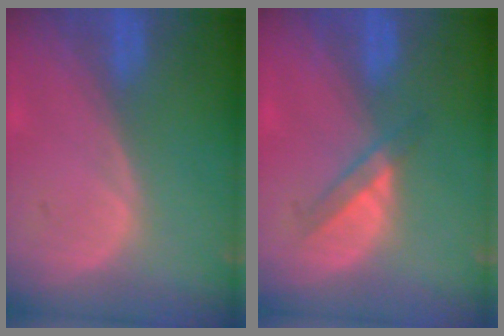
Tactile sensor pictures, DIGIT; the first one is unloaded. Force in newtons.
{"total": 2.9, "press": 2.8, "slide": 1.0}